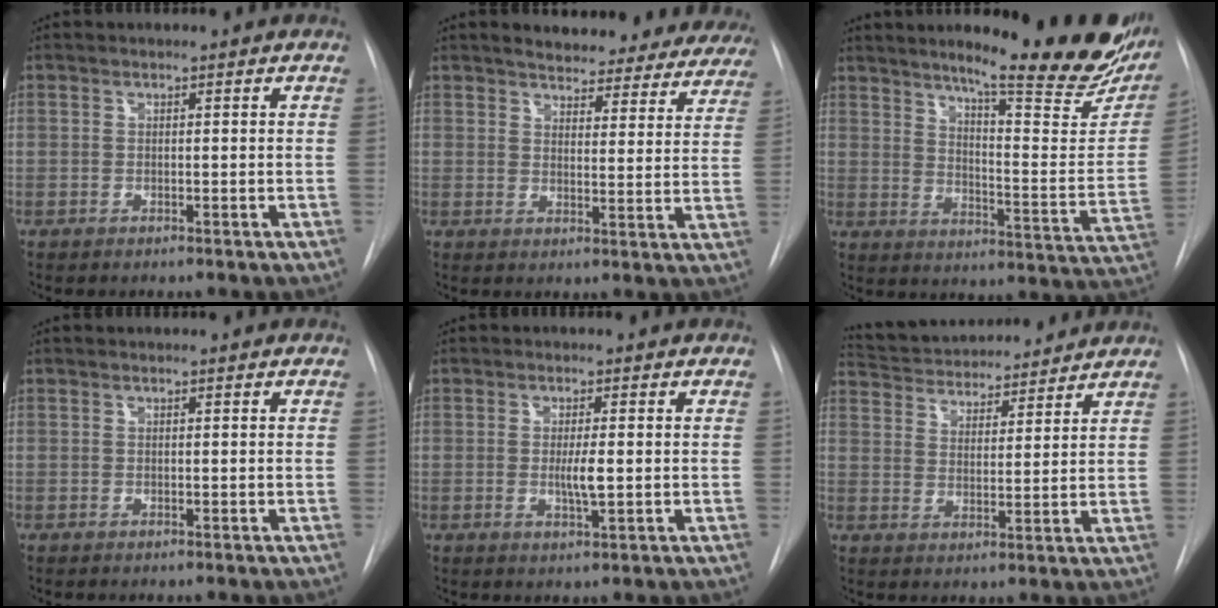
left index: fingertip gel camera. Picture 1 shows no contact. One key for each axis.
{"total": 21.4, "fx": 19.4, "fy": 6.3, "fz": 6.2, "tx": -0.073, "ty": -0.039, "tz": 0.218}
{"total": 24.4, "fx": 18.7, "fy": 3.1, "fz": 15.4, "tx": -0.208, "ty": -0.066, "tz": 0.238}
{"total": 0.0}
{"total": 2.9, "fx": -0.4, "fy": 0.3, "fz": 2.8, "tx": -0.052, "ty": -0.009, "tz": -0.007}
{"total": 15.5, "fx": 14.5, "fy": 3.3, "fz": 4.4, "tx": -0.077, "ty": 0.022, "tz": 0.221}